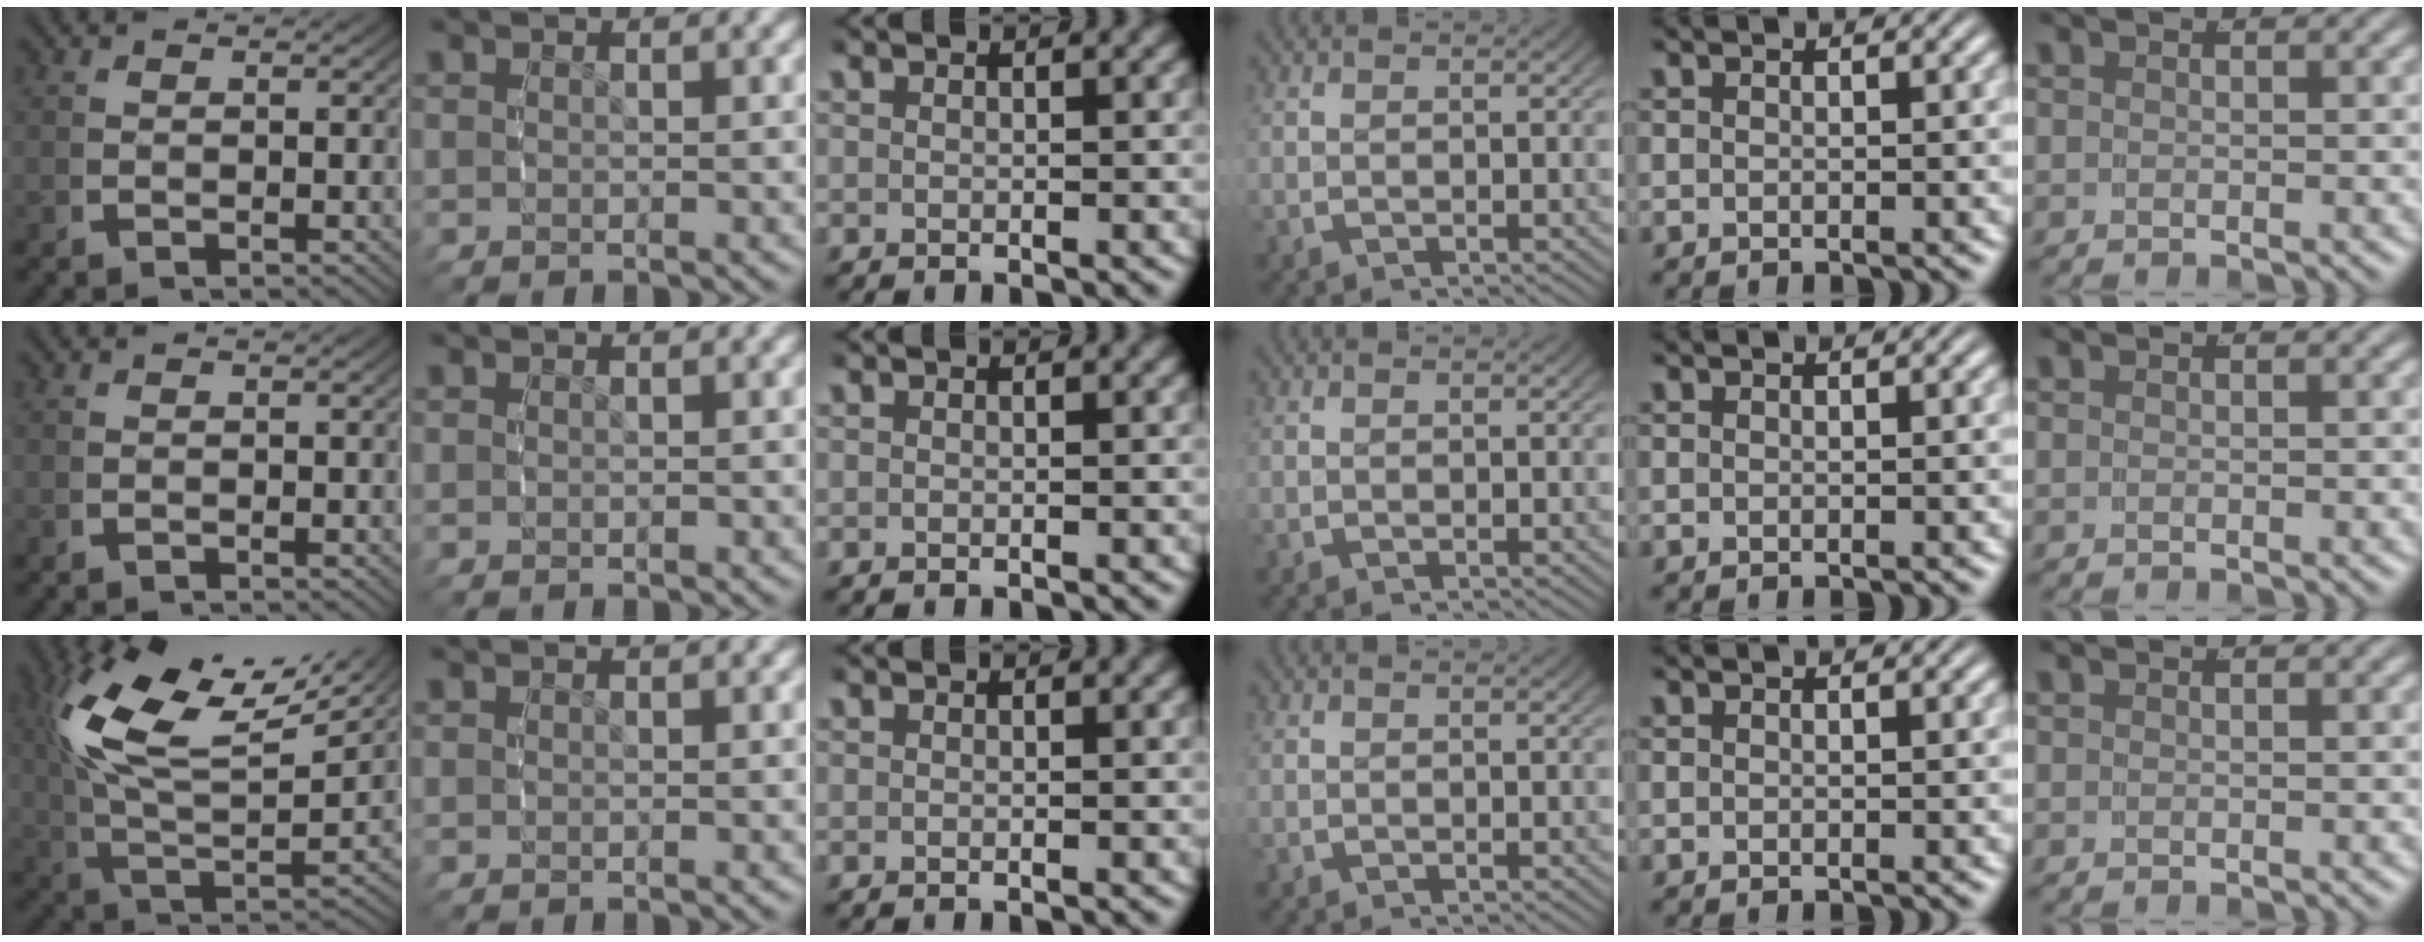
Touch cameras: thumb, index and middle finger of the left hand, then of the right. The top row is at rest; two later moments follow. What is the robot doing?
{"motion": "grasp_and_lifting", "object": "camera"}